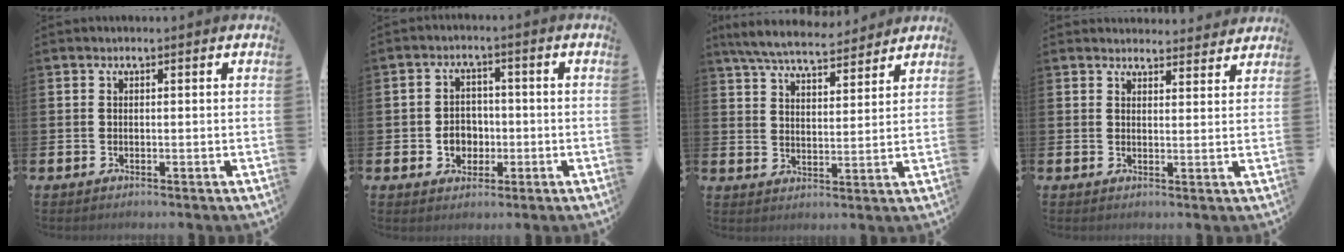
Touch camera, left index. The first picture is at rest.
{"total": 3.9, "force": [-0.8, 3.5, 1.7], "torque": [-0.020, 0.000, -0.024]}
{"total": 7.1, "force": [6.7, 1.1, 2.0], "torque": [-0.057, -0.033, 0.120]}
{"total": 3.2, "force": [3.1, 0.7, -0.2], "torque": [0.008, -0.021, 0.054]}